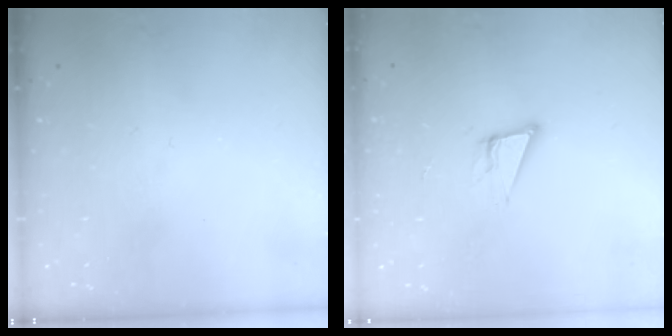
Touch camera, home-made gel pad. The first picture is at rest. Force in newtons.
{"total": 7.7, "press": 7.0, "slide": 3.2}